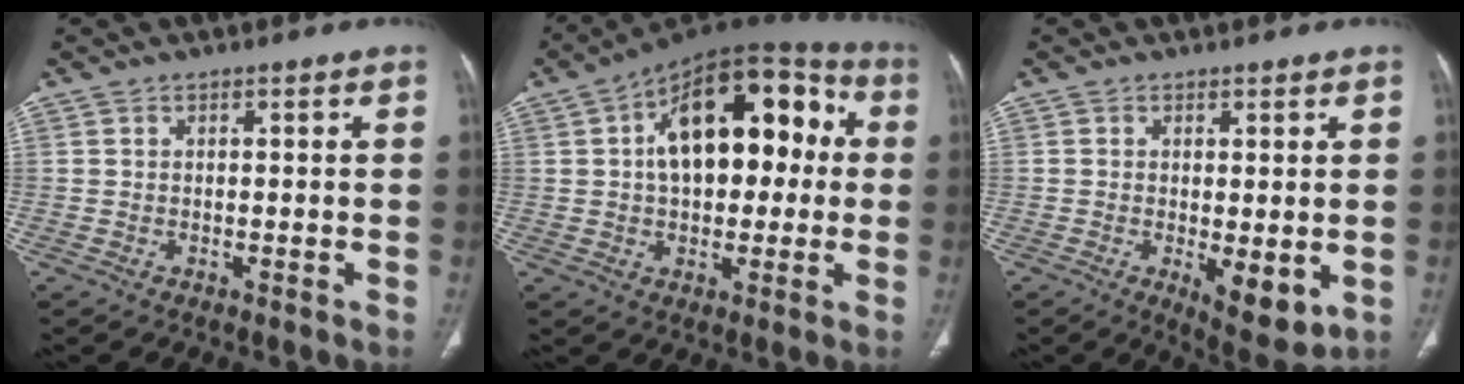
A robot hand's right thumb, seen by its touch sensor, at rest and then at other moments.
{"total": 21.1, "force": [3.2, 11.9, 17.1], "torque": [-0.220, 0.040, 0.039]}
{"total": 7.2, "force": [-1.4, 2.9, 6.5], "torque": [-0.089, -0.022, -0.013]}